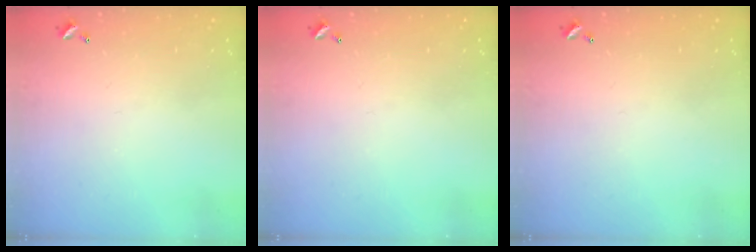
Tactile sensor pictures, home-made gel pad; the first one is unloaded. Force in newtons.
{"total": 0.0}
{"total": 0.0}